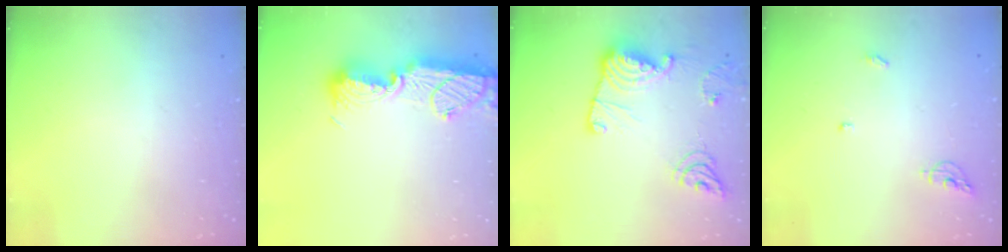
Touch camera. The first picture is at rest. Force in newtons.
{"total": 12.9, "press": 12.8, "slide": 1.2}
{"total": 16.6, "press": 16.5, "slide": 1.8}
{"total": 5.9, "press": 5.9, "slide": 0.2}